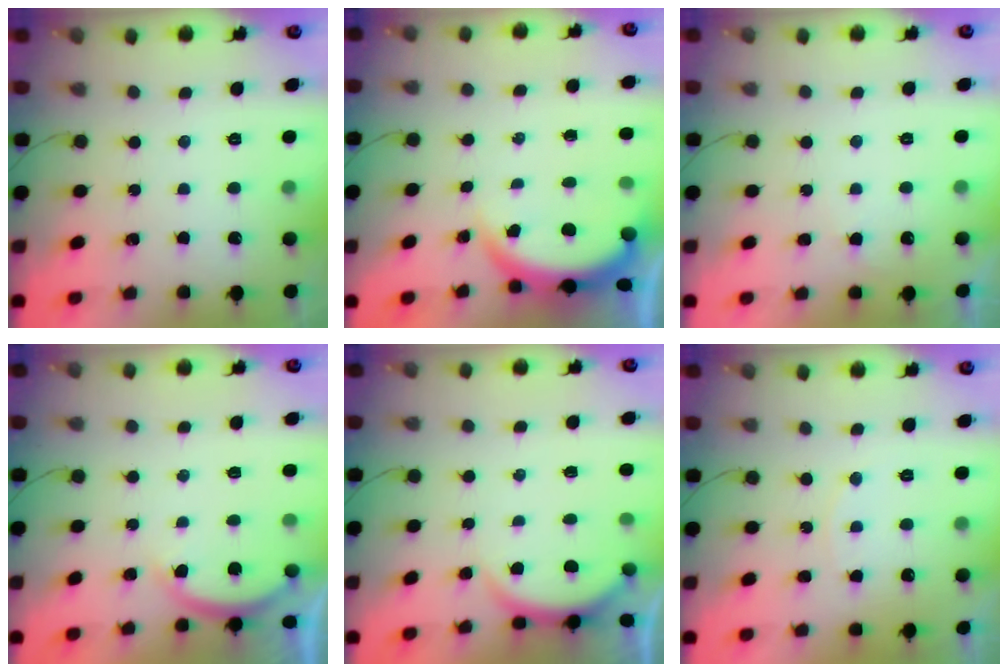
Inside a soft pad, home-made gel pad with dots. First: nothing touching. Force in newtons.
{"total": 3.9, "press": 3.9, "slide": 0.2}
{"total": 3.0, "press": 3.0, "slide": 0.0}
{"total": 3.9, "press": 3.9, "slide": 0.7}
{"total": 2.5, "press": 2.5, "slide": 0.6}
{"total": 3.9, "press": 3.8, "slide": 0.7}